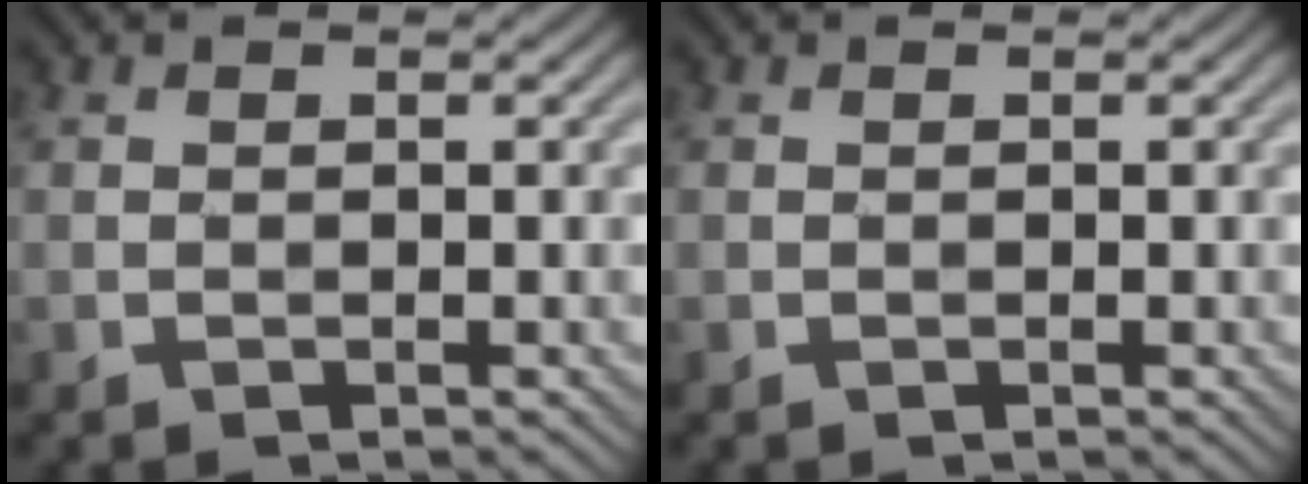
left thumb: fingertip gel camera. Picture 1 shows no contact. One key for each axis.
{"total": 0.0}